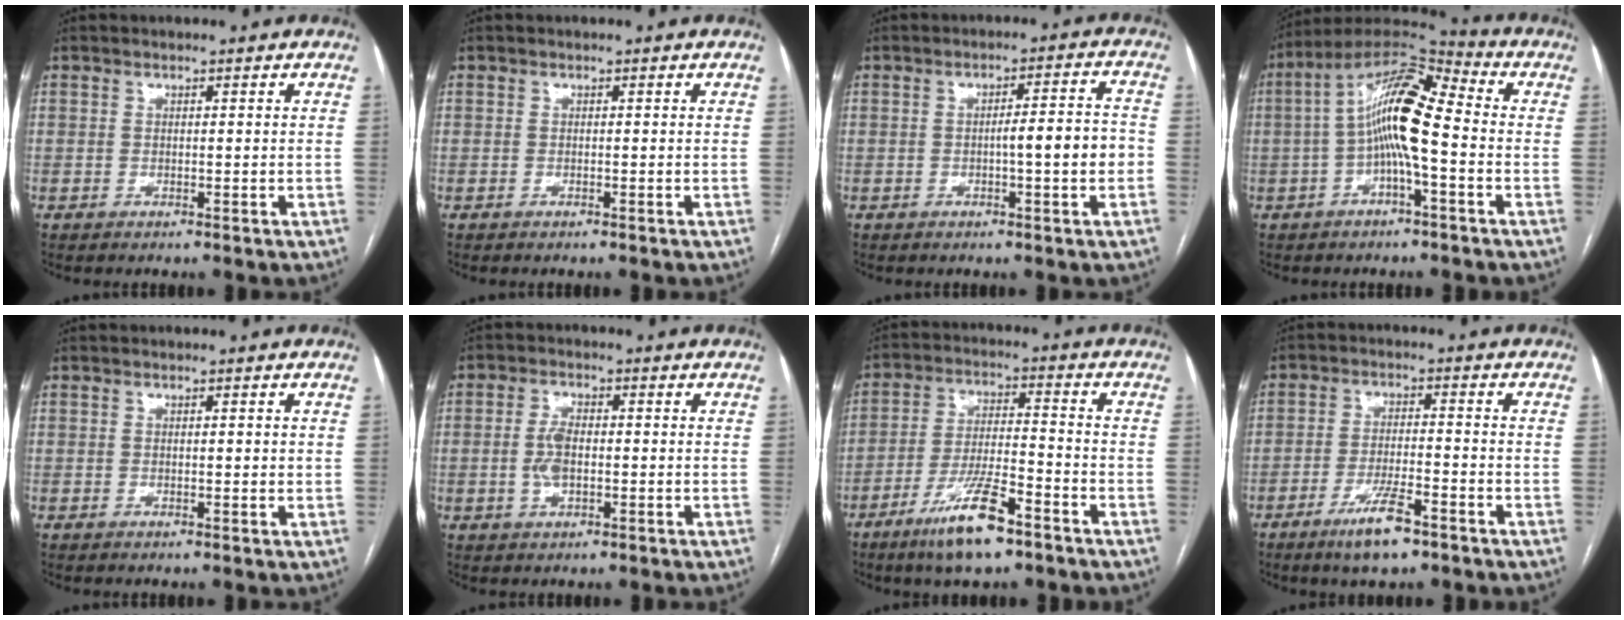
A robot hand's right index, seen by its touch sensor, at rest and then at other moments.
{"total": 0.0}
{"total": 6.1, "force": [-1.3, 0.3, 6.0], "torque": [-0.085, 0.014, -0.016]}
{"total": 12.5, "force": [-0.9, 2.7, 12.1], "torque": [-0.229, 0.035, -0.021]}
{"total": 0.8, "force": [0.2, 0.3, 0.8], "torque": [-0.011, 0.000, 0.002]}
{"total": 4.3, "force": [-0.5, 2.0, 3.8], "torque": [-0.082, 0.003, -0.009]}
{"total": 10.7, "force": [-6.9, 1.7, 8.0], "torque": [-0.155, -0.017, -0.125]}
{"total": 7.1, "force": [-4.7, 1.1, 5.2], "torque": [-0.101, -0.009, -0.080]}